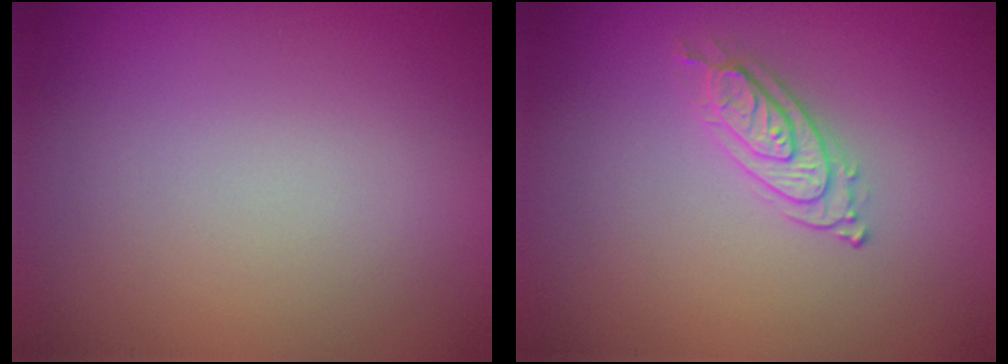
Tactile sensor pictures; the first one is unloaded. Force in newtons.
{"total": 2.2, "press": 2.1, "slide": 0.6}